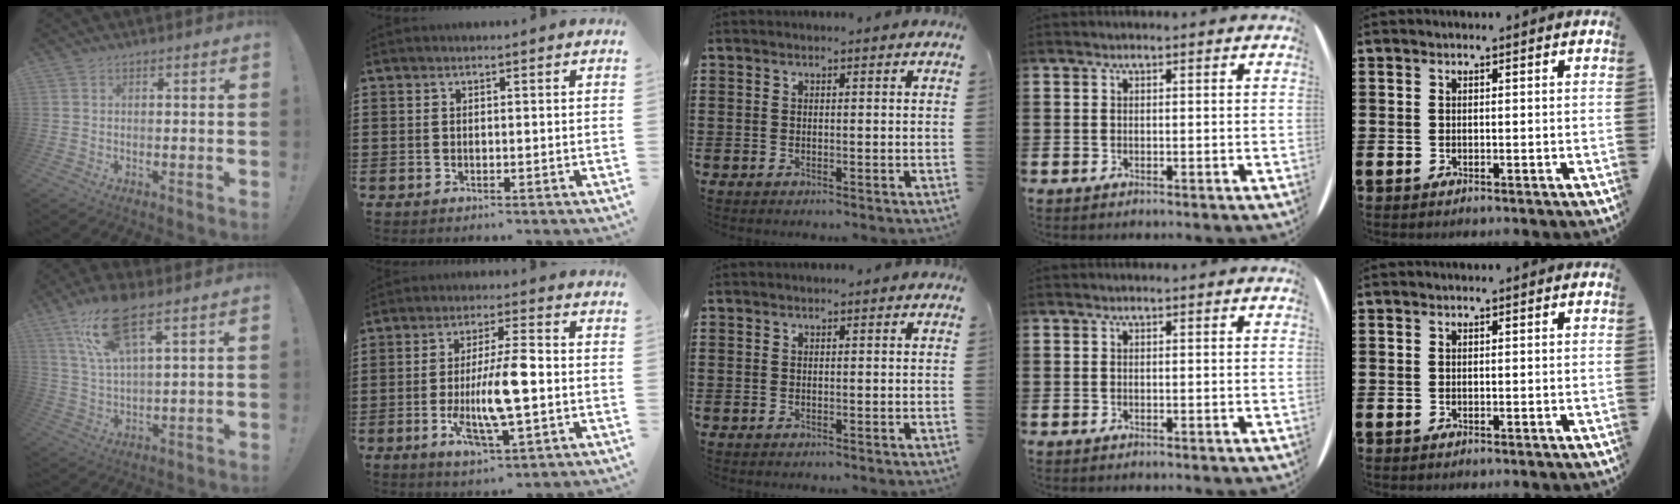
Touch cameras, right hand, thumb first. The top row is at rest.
{"thumb": {"total": 14.6, "force": [8.8, 4.5, 10.8], "torque": [-0.197, -0.028, 0.152]}, "index": {"total": 9.9, "force": [-1.8, 2.7, 9.4], "torque": [-0.177, -0.009, -0.035]}}